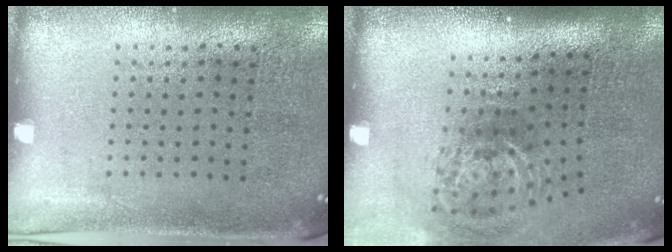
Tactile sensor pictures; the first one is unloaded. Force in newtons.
{"total": 2.1, "press": 1.3, "slide": 1.7}